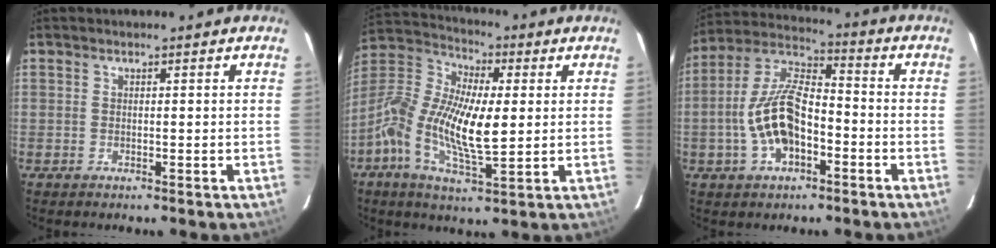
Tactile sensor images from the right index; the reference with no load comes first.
{"total": 16.4, "force": [-1.3, 6.2, 15.1], "torque": [-0.297, 0.005, -0.037]}
{"total": 13.4, "force": [-4.0, 6.5, 11.0], "torque": [-0.232, 0.010, -0.072]}